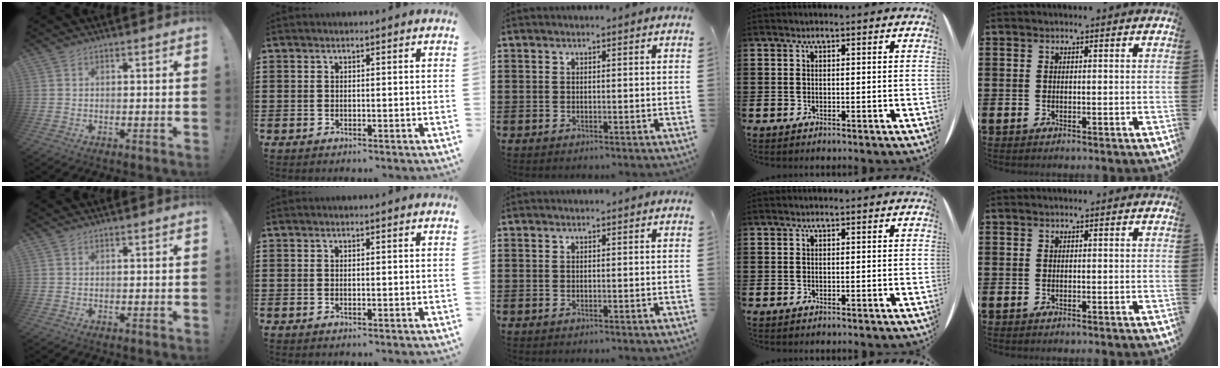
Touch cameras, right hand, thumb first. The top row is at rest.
{"thumb": {"total": 0.6, "force": [0.5, 0.2, -0.1], "torque": [0.007, -0.002, 0.009]}}